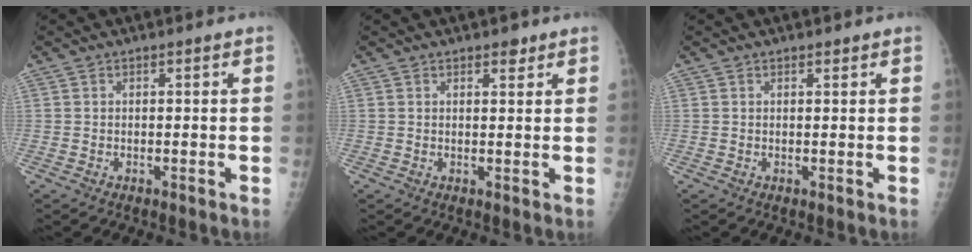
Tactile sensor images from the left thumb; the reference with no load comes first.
{"total": 1.9, "force": [1.4, 1.0, 0.9], "torque": [-0.002, -0.008, 0.016]}
{"total": 0.6, "force": [0.5, 0.3, 0.2], "torque": [-0.003, -0.005, 0.007]}